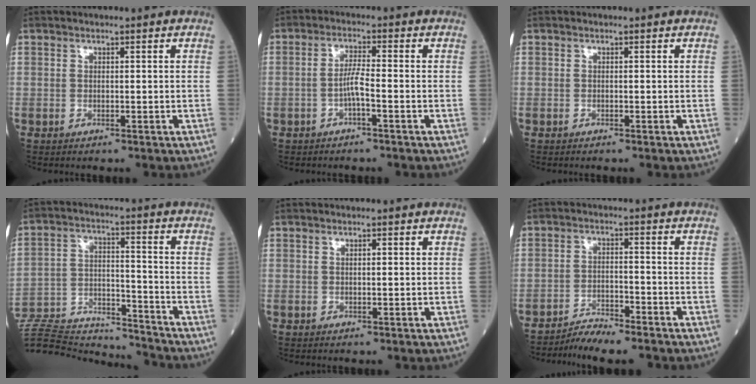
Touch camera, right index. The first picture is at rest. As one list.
[{"total": 3.2, "force": [-1.2, 0.1, 2.9], "torque": [-0.056, 0.006, -0.026]}, {"total": 0.0}, {"total": 22.3, "force": [-21.3, 3.4, 5.4], "torque": [-0.145, 0.001, -0.335]}, {"total": 0.6, "force": [0.2, 0.1, 0.5], "torque": [-0.012, 0.000, 0.004]}, {"total": 5.0, "force": [-4.7, 0.0, 1.5], "torque": [-0.022, -0.012, -0.085]}]